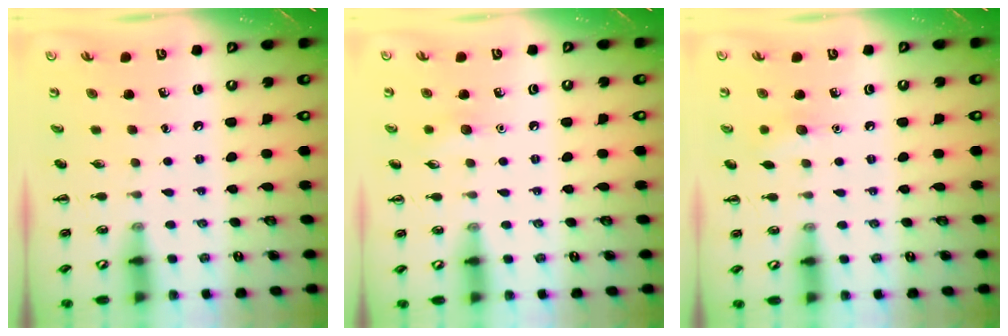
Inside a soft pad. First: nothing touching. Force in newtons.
{"total": 5.0, "press": 4.9, "slide": 1.3}
{"total": 6.5, "press": 6.3, "slide": 1.8}